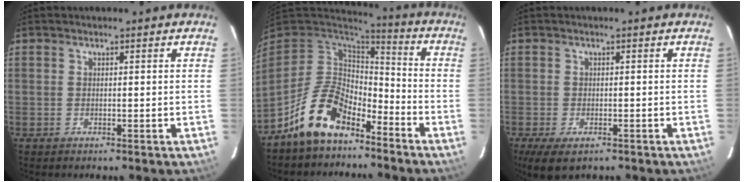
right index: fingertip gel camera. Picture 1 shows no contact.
{"total": 14.1, "force": [-9.2, 7.0, 8.1], "torque": [-0.170, 0.009, -0.162]}
{"total": 5.7, "force": [-3.5, 2.6, 3.6], "torque": [-0.079, -0.025, -0.057]}